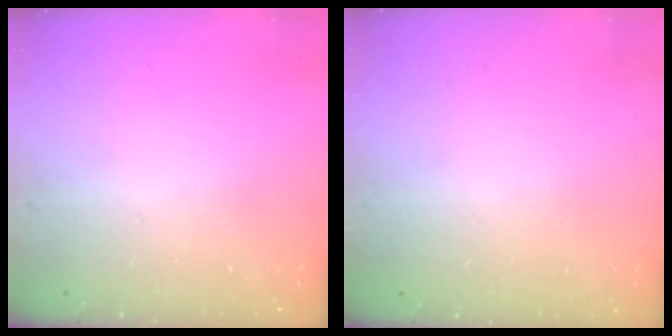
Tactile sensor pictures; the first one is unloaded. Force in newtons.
{"total": 0.0}